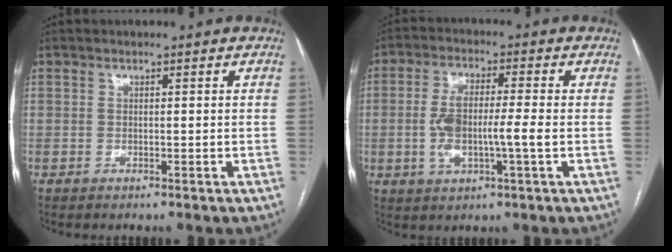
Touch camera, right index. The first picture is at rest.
{"total": 7.9, "force": [-1.0, 1.6, 7.7], "torque": [-0.160, 0.011, -0.017]}